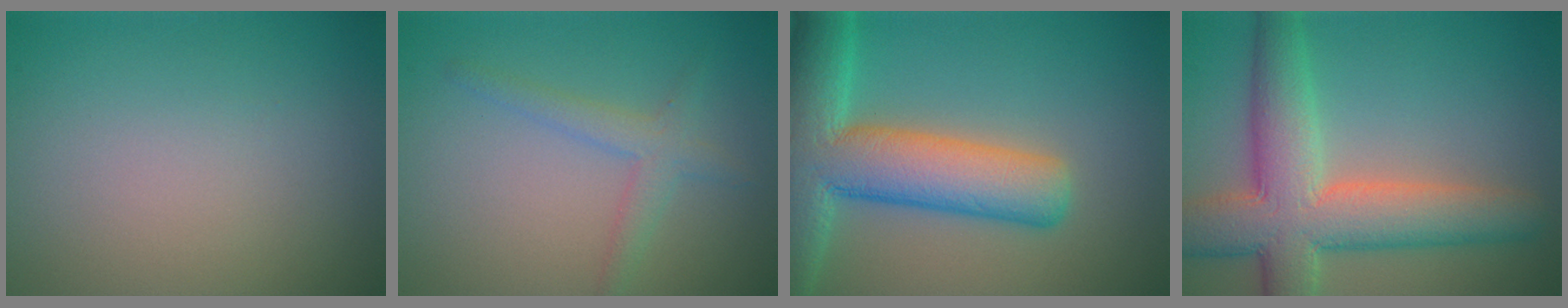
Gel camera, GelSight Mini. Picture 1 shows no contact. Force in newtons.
{"total": 2.1, "press": 2.1, "slide": 0.1}
{"total": 10.6, "press": 10.6, "slide": 0.7}
{"total": 8.8, "press": 8.8, "slide": 0.5}